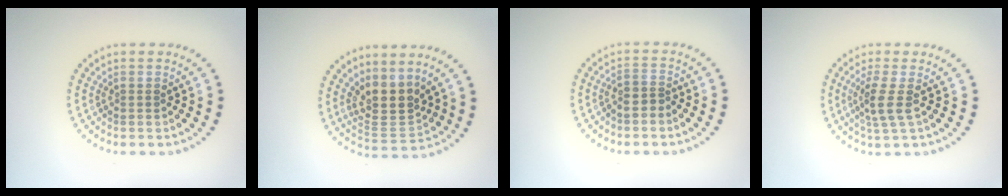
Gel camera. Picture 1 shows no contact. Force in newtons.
{"total": 3.8, "press": 3.2, "slide": 2.1}
{"total": 1.6, "press": 1.5, "slide": 0.7}
{"total": 2.6, "press": 2.0, "slide": 1.7}